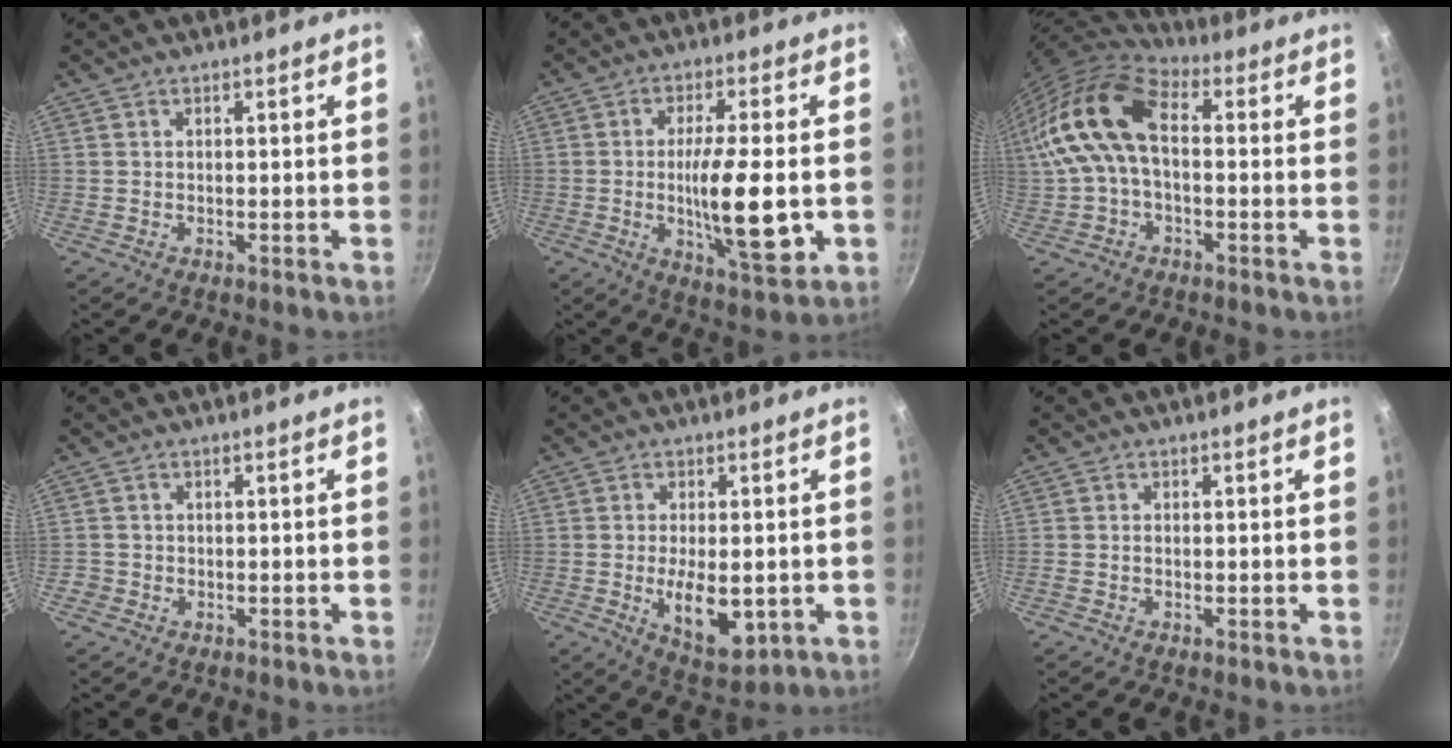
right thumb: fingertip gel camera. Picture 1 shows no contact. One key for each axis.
{"total": 14.4, "fx": -1.9, "fy": 3.8, "fz": 13.8, "tx": -0.222, "ty": -0.005, "tz": -0.028}
{"total": 15.9, "fx": 0.7, "fy": 9.5, "fz": 12.8, "tx": -0.248, "ty": 0.034, "tz": -0.001}
{"total": 1.5, "fx": -0.7, "fy": 1.4, "fz": 0.3, "tx": 0.001, "ty": 0.009, "tz": -0.009}
{"total": 10.2, "fx": -1.7, "fy": 5.1, "fz": 8.7, "tx": -0.128, "ty": -0.008, "tz": -0.011}
{"total": 0.6, "fx": -0.1, "fy": 0.4, "fz": 0.4, "tx": -0.010, "ty": 0.003, "tz": -0.004}